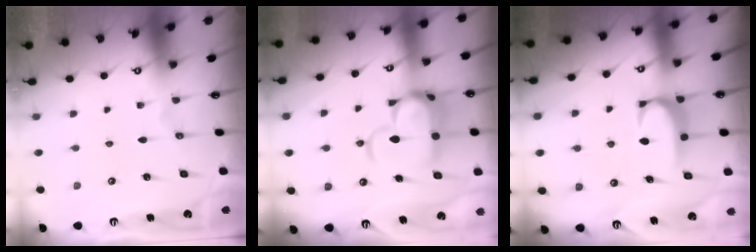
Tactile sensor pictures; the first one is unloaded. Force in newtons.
{"total": 10.0, "press": 9.8, "slide": 1.5}
{"total": 1.8, "press": 1.7, "slide": 0.5}